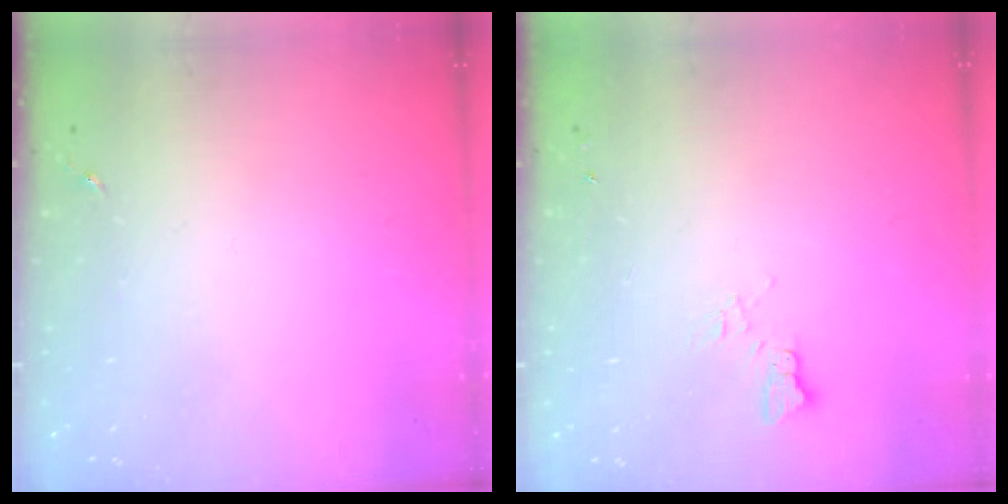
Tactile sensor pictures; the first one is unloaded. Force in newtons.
{"total": 5.3, "press": 5.3, "slide": 0.4}